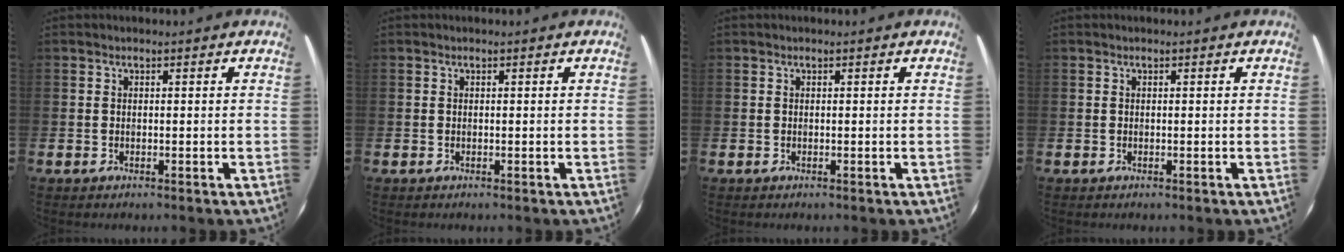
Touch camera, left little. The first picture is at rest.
{"total": 0.0}
{"total": 0.0}
{"total": 0.0}